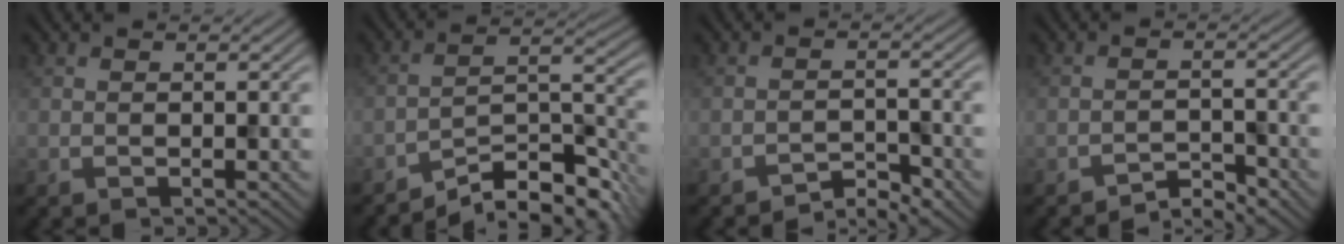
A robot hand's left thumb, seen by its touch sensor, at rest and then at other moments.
{"total": 10.3, "force": [-8.6, 2.2, 5.3], "torque": [-0.079, 0.004, -0.148]}
{"total": 2.9, "force": [-2.6, 0.6, 1.0], "torque": [-0.010, 0.006, -0.050]}
{"total": 2.6, "force": [-2.5, 0.4, 0.8], "torque": [-0.008, 0.006, -0.049]}